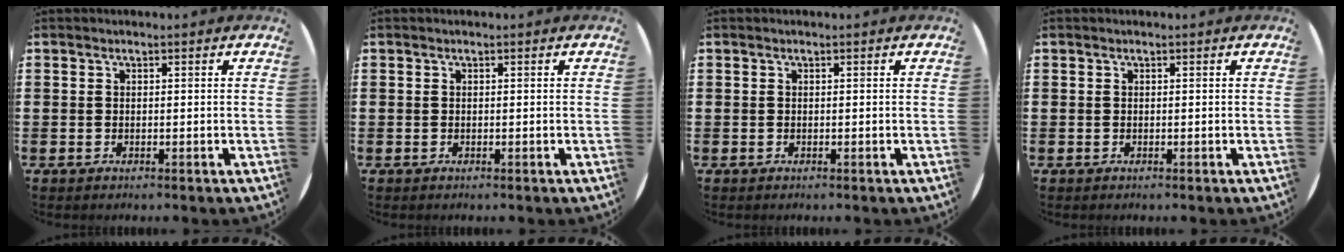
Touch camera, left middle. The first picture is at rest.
{"total": 0.0}
{"total": 0.0}
{"total": 0.0}